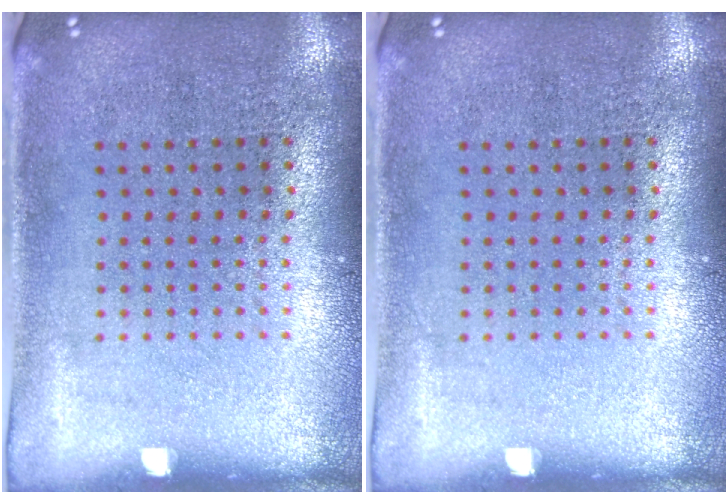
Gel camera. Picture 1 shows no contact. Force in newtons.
{"total": 0.0}